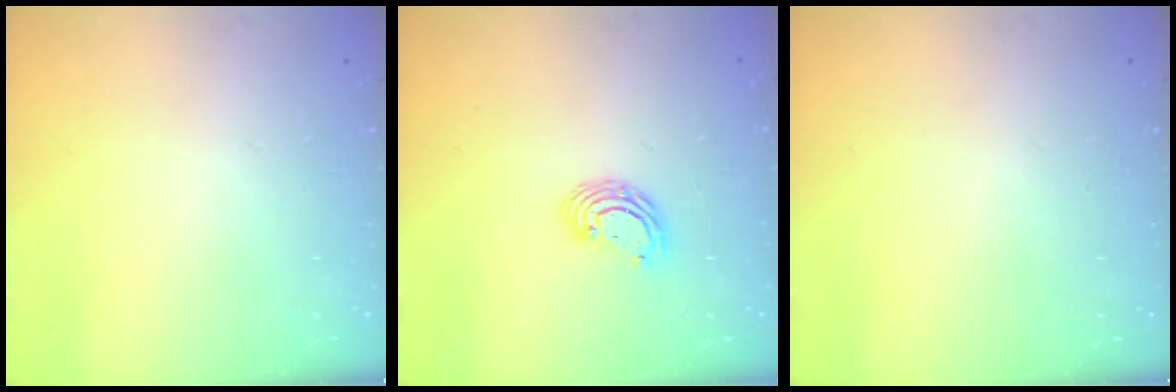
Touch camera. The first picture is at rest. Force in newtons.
{"total": 6.2, "press": 6.2, "slide": 0.5}
{"total": 0.0}